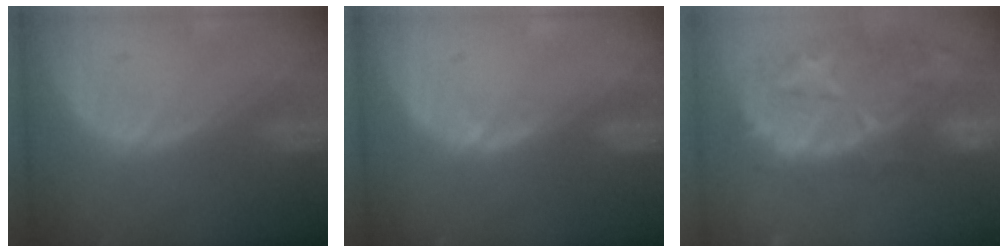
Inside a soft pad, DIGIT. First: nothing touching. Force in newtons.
{"total": 1.0, "press": 0.7, "slide": 0.7}
{"total": 14.0, "press": 11.9, "slide": 7.4}